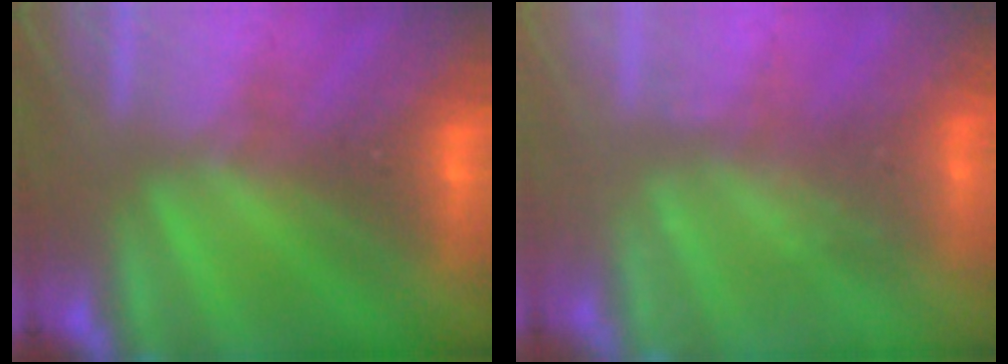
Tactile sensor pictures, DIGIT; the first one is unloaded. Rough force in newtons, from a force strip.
{"total": 2.3}